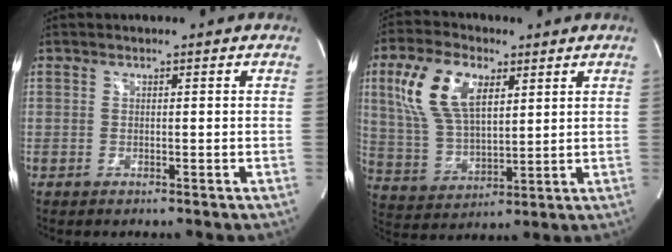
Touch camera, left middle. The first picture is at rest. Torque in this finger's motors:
{"motor_torque": [1.63, -0.51, 0.29, 0.09]}